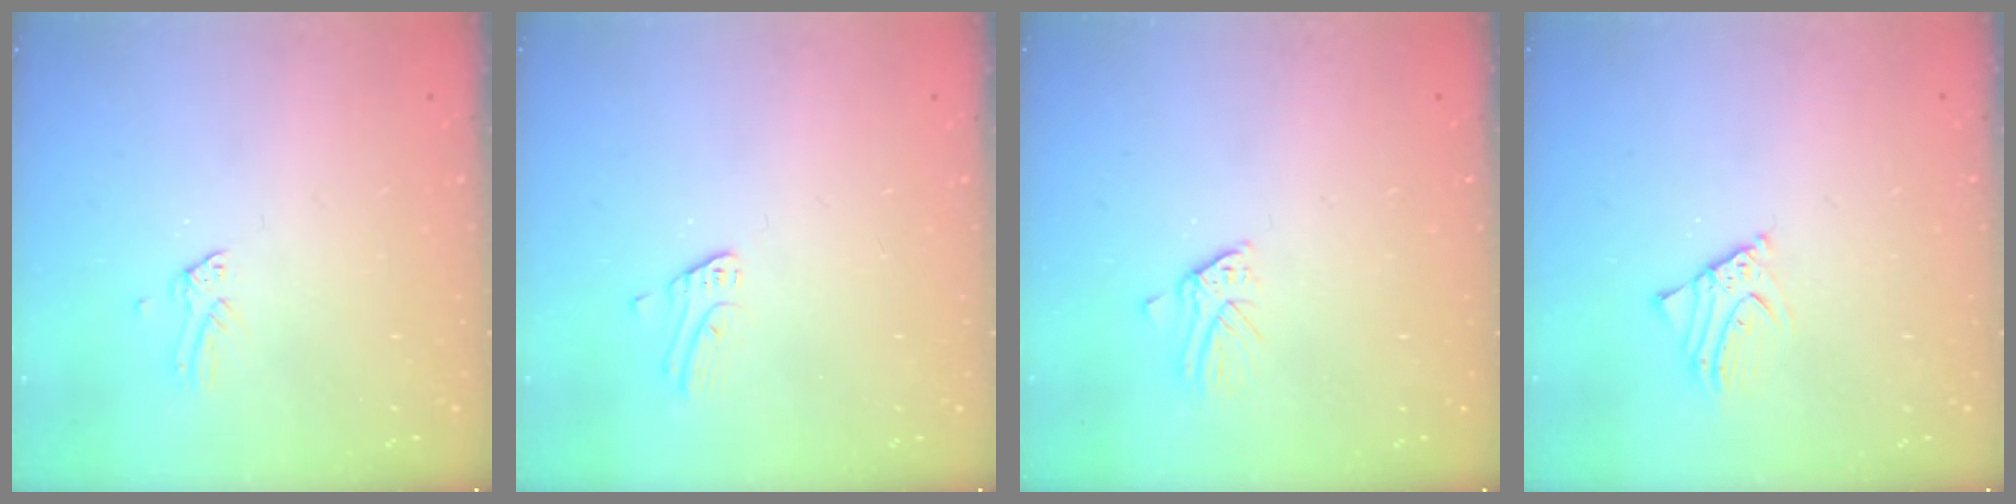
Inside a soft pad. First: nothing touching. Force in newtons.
{"total": 2.6, "press": 2.6, "slide": 0.3}
{"total": 1.4, "press": 1.4, "slide": 0.2}
{"total": 2.1, "press": 2.1, "slide": 0.1}